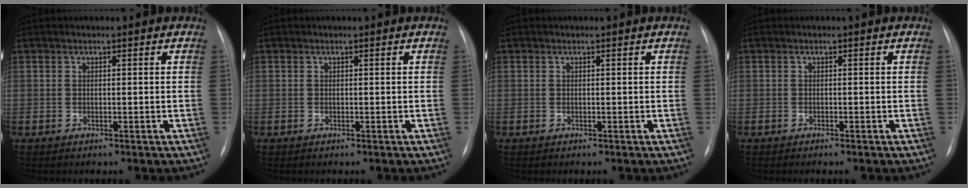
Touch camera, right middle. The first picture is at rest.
{"total": 0.0}
{"total": 0.0}
{"total": 0.7, "force": [-0.6, 0.0, 0.4], "torque": [-0.009, -0.002, -0.009]}